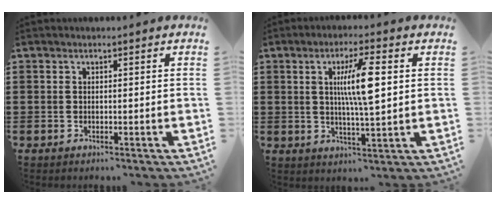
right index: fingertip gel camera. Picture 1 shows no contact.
{"total": 7.9, "force": [1.7, 0.9, 7.7], "torque": [-0.147, 0.003, 0.023]}